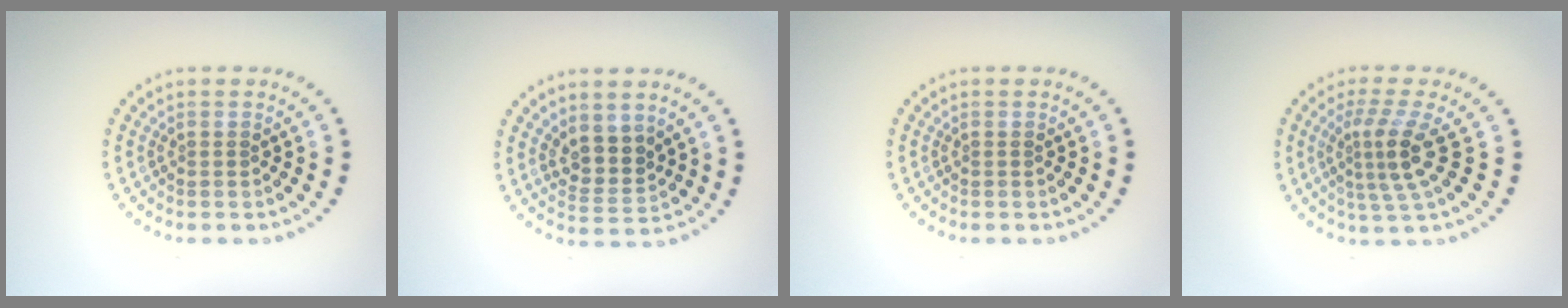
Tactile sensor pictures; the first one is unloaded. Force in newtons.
{"total": 2.9, "press": 2.4, "slide": 1.6}
{"total": 0.0}
{"total": 3.7, "press": 2.7, "slide": 2.5}